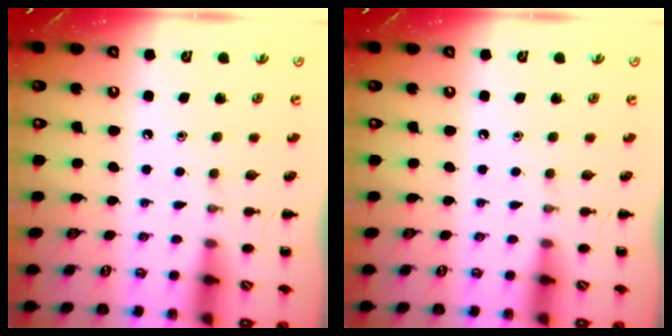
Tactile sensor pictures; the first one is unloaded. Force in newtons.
{"total": 0.0}